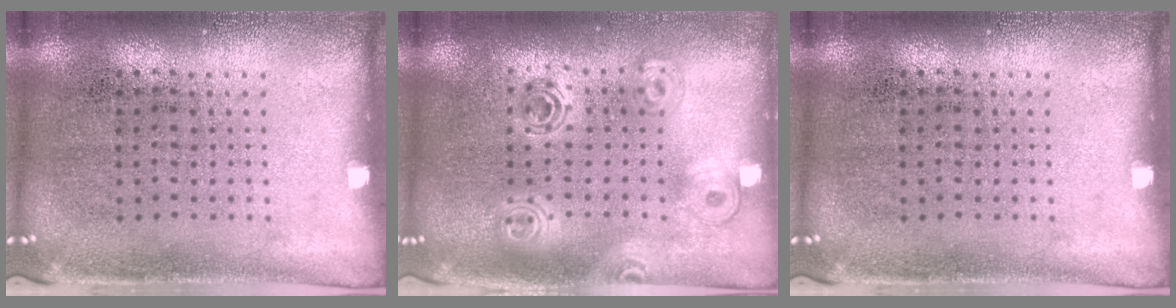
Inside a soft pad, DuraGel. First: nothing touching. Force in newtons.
{"total": 1.7, "press": 1.5, "slide": 0.8}
{"total": 0.0}